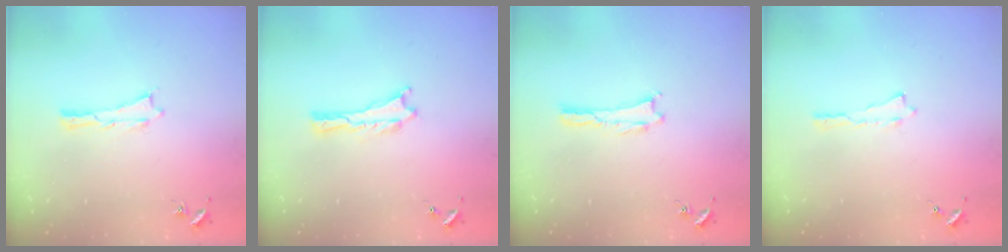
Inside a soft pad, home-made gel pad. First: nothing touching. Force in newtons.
{"total": 0.0}
{"total": 0.0}
{"total": 0.0}